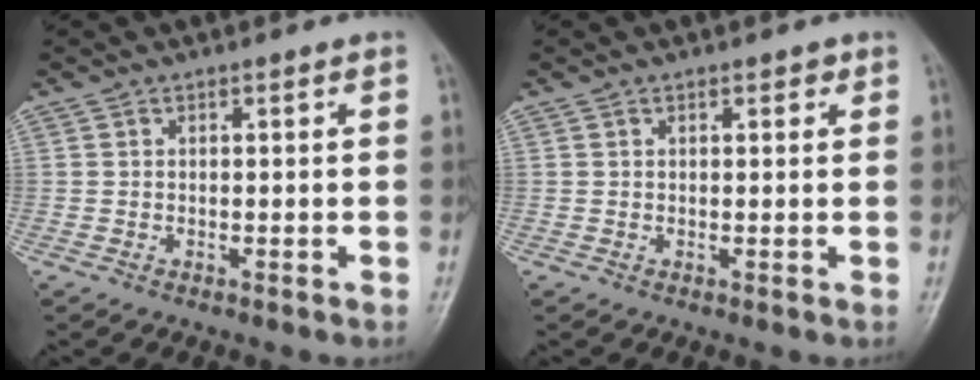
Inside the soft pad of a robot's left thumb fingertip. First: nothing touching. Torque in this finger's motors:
{"motor_torque": [0.12, 0.18, 0.06, 0.06, -0.01]}